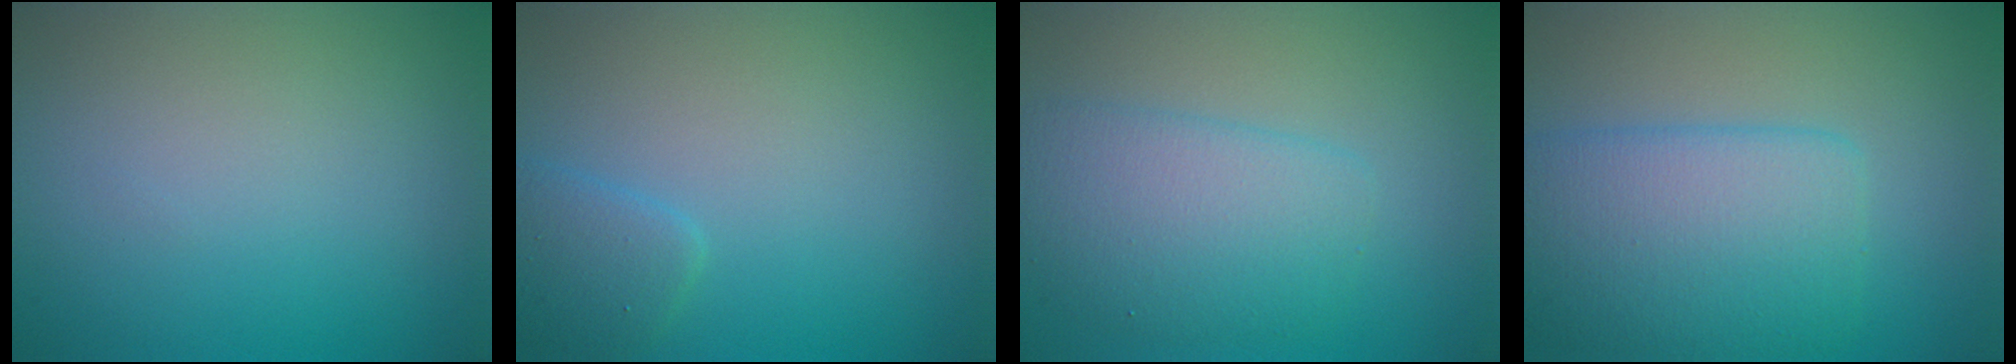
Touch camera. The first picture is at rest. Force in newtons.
{"total": 1.9, "press": 1.9, "slide": 0.2}
{"total": 4.5, "press": 4.5, "slide": 0.0}
{"total": 6.5, "press": 6.5, "slide": 0.1}